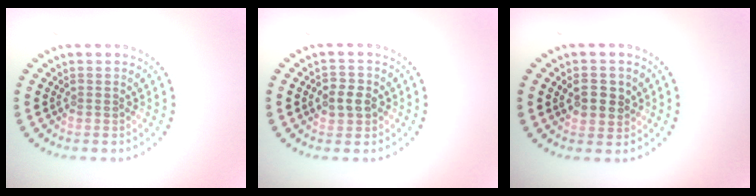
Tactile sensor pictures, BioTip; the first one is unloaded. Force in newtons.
{"total": 2.6, "press": 2.5, "slide": 0.5}
{"total": 2.8, "press": 2.8, "slide": 0.6}